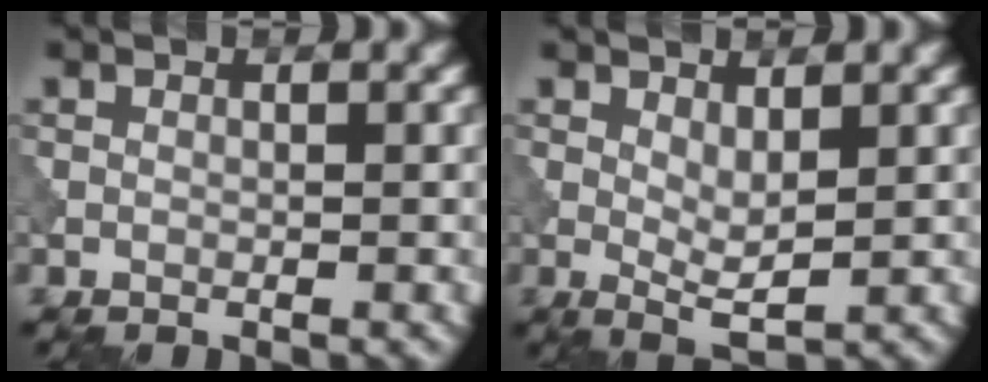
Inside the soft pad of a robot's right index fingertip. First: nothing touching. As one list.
[{"total": 2.3, "force": [0.8, 0.8, 2.0], "torque": [-0.039, -0.007, 0.017]}]